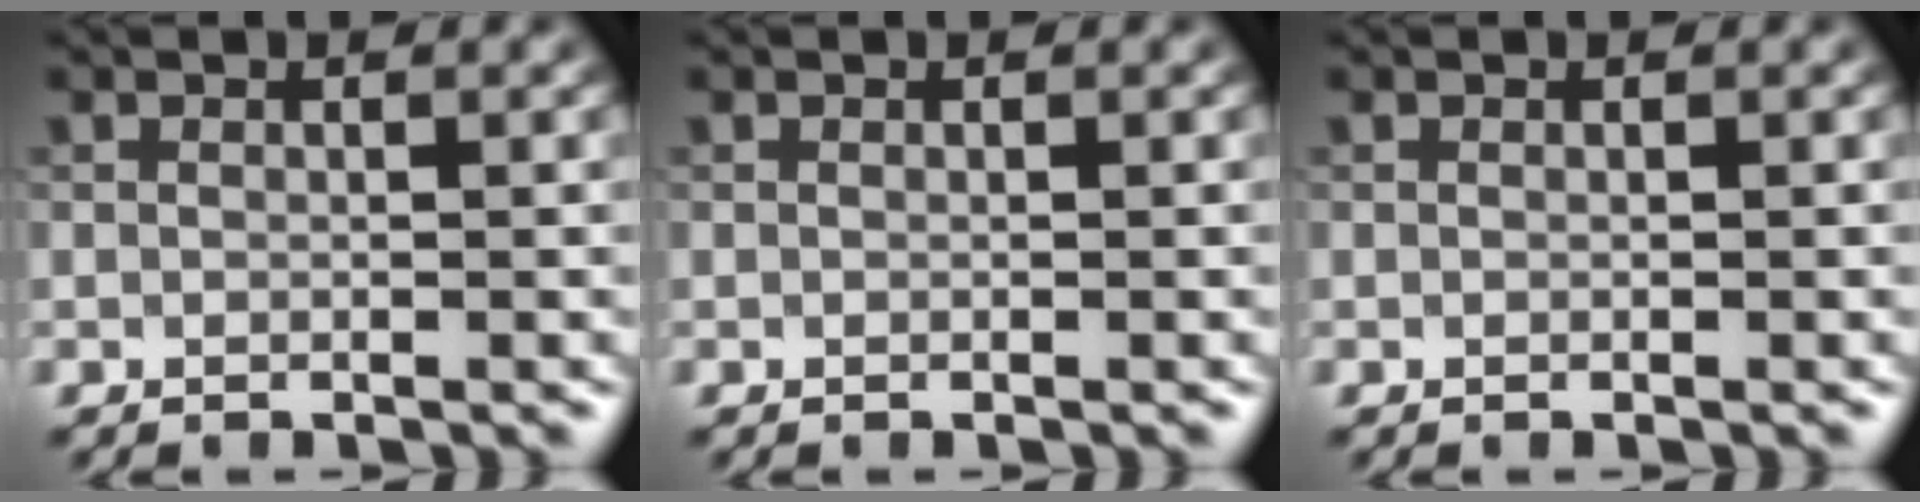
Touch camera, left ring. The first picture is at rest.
{"total": 0.0}
{"total": 0.0}